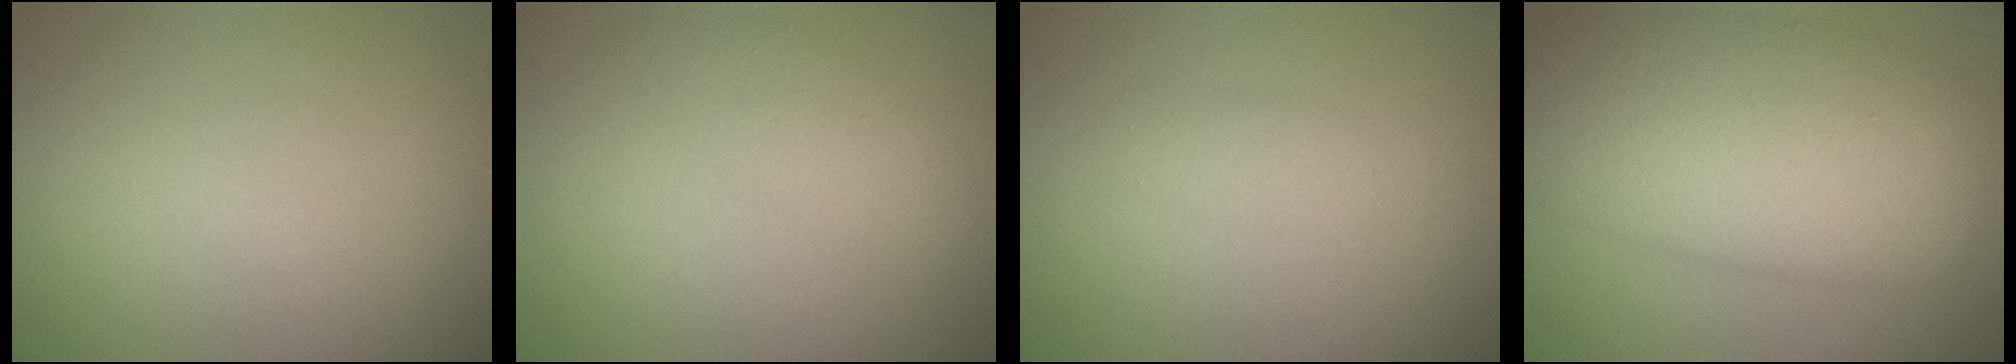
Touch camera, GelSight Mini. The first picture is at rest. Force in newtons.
{"total": 2.2, "press": 2.2, "slide": 0.0}
{"total": 1.0, "press": 1.0, "slide": 0.1}
{"total": 12.1, "press": 12.1, "slide": 0.0}